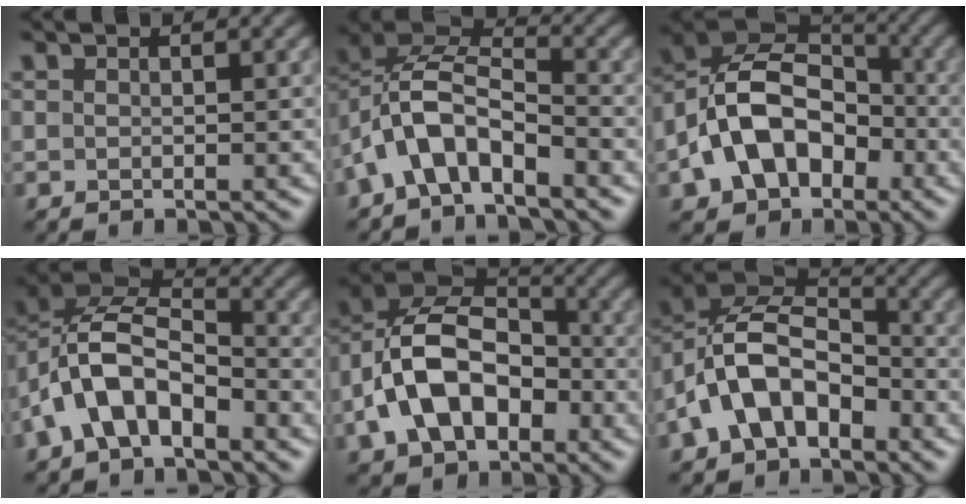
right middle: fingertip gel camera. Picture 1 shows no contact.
{"total": 7.2, "force": [-3.3, 3.7, 5.2], "torque": [-0.107, 0.009, -0.077]}
{"total": 10.4, "force": [-3.2, 7.1, 6.8], "torque": [-0.118, 0.006, -0.063]}
{"total": 8.6, "force": [-3.3, 5.0, 6.2], "torque": [-0.121, 0.012, -0.077]}
{"total": 10.6, "force": [-2.8, 7.0, 7.5], "torque": [-0.145, 0.013, -0.064]}
{"total": 9.2, "force": [-3.2, 5.9, 6.2], "torque": [-0.116, 0.015, -0.079]}